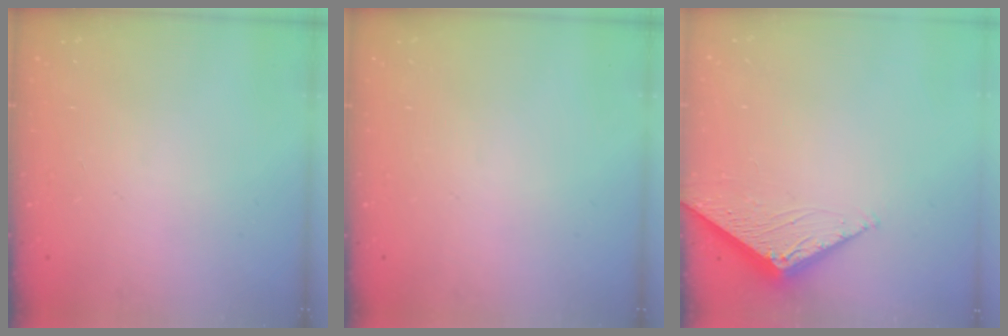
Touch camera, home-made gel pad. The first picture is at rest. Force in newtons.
{"total": 0.0}
{"total": 2.7, "press": 2.7, "slide": 0.3}